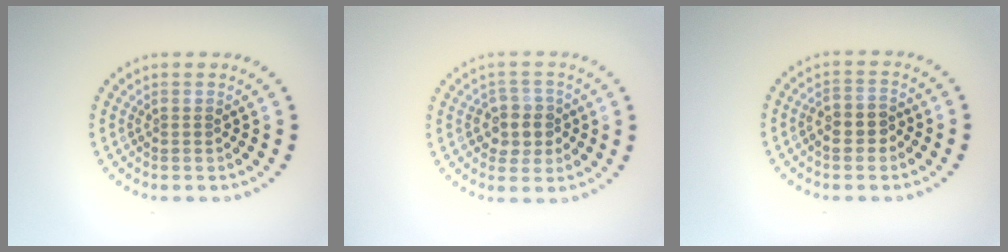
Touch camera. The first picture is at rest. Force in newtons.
{"total": 2.8, "press": 2.7, "slide": 0.8}
{"total": 2.1, "press": 2.0, "slide": 0.7}